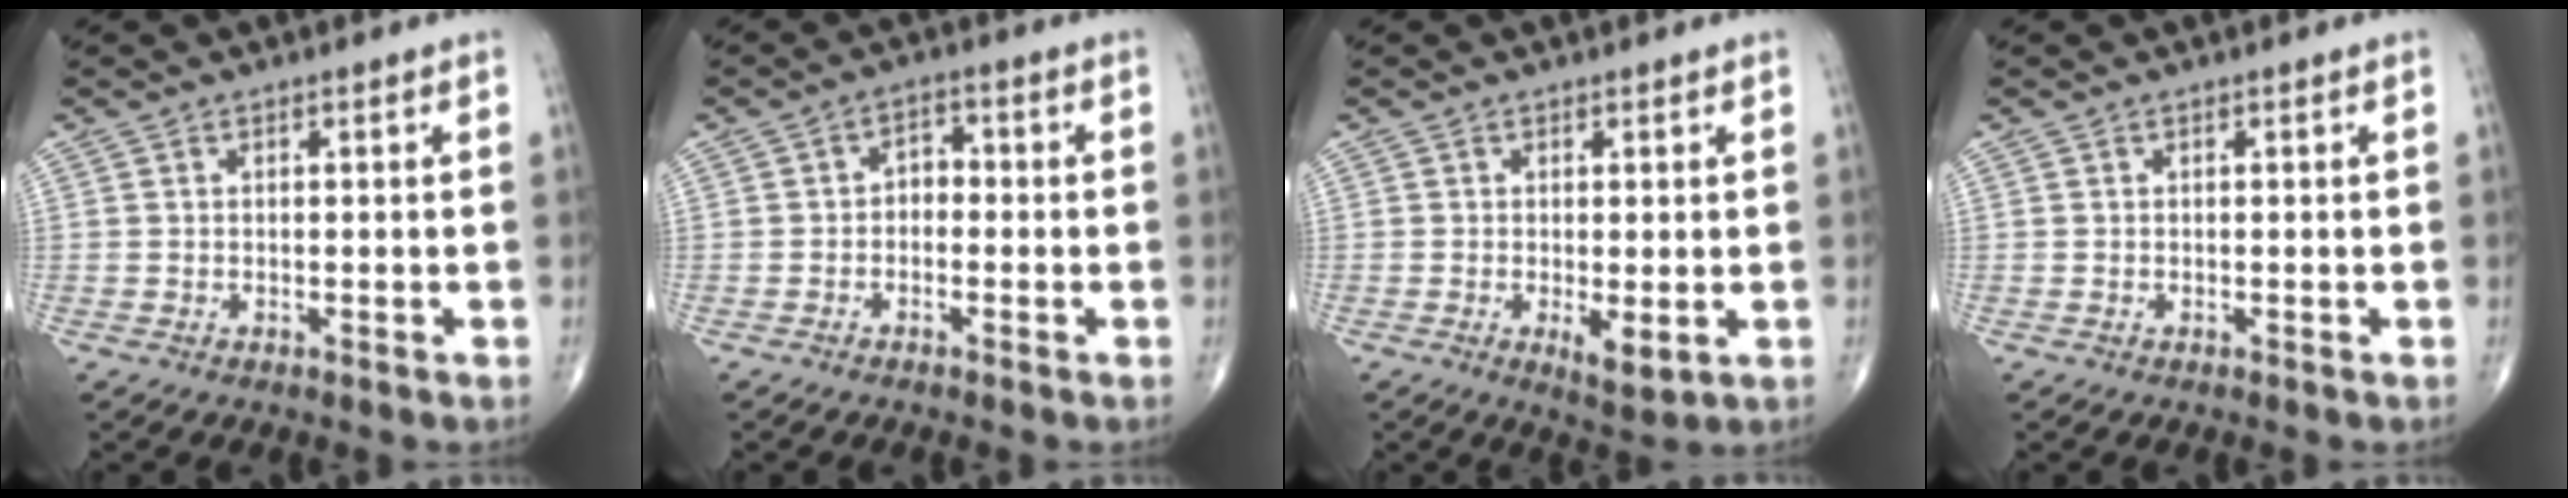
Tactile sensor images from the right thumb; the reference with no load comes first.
{"total": 3.1, "force": [-0.8, 2.2, 1.9], "torque": [-0.015, 0.019, -0.025]}
{"total": 4.0, "force": [-0.7, 1.4, 3.6], "torque": [-0.056, -0.013, -0.006]}
{"total": 0.0}